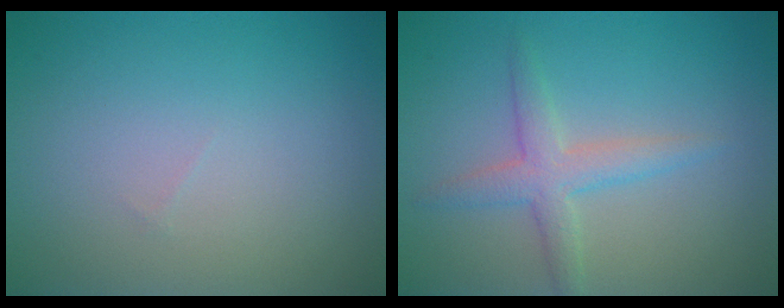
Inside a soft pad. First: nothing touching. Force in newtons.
{"total": 2.8, "press": 2.8, "slide": 0.1}